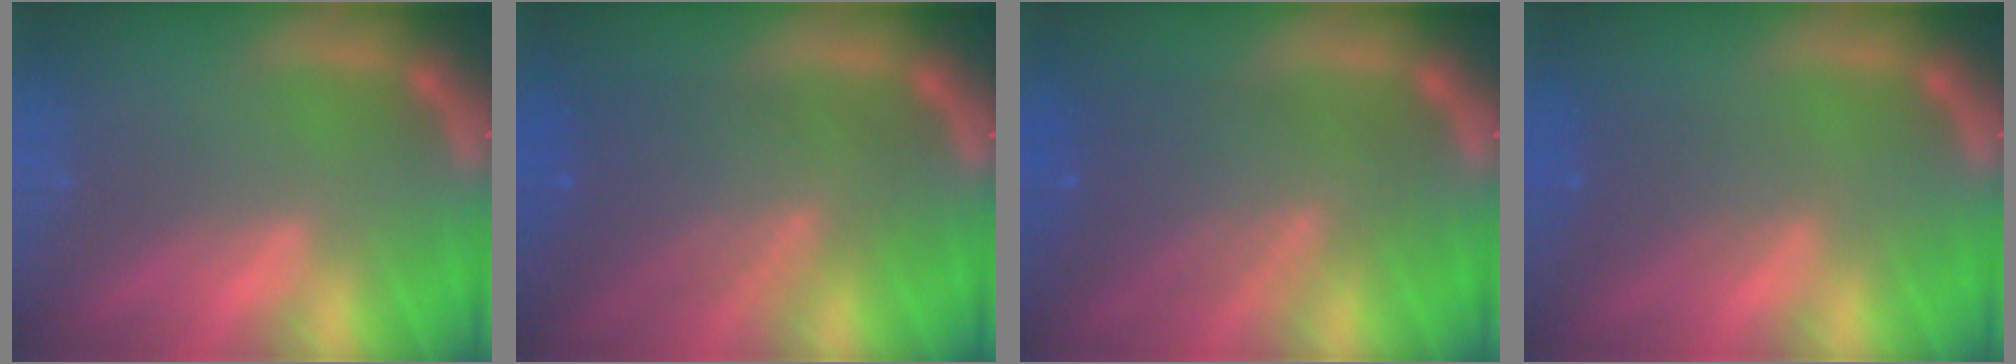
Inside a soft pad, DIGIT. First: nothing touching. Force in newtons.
{"total": 7.6}
{"total": 7.1}
{"total": 2.5}